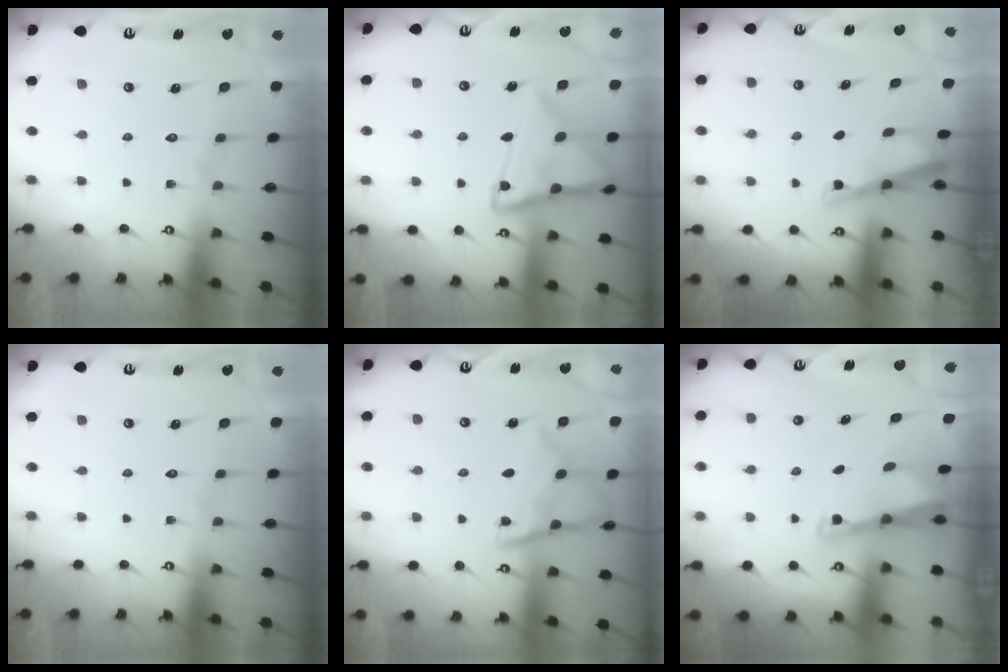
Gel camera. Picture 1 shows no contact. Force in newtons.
{"total": 14.2, "press": 14.2, "slide": 1.2}
{"total": 3.5, "press": 3.4, "slide": 0.4}
{"total": 0.0}
{"total": 11.0, "press": 11.0, "slide": 0.4}
{"total": 2.9, "press": 2.9, "slide": 0.2}